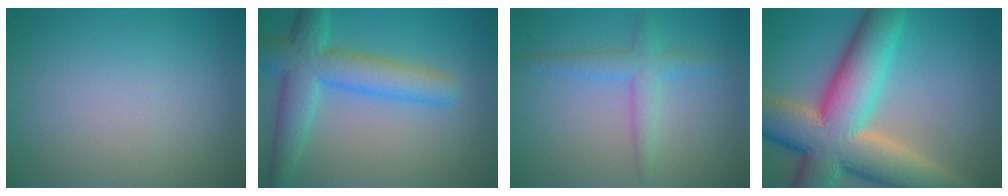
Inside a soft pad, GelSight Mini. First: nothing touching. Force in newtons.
{"total": 6.7, "press": 6.7, "slide": 0.2}
{"total": 2.7, "press": 2.7, "slide": 0.1}
{"total": 14.3, "press": 14.2, "slide": 1.1}